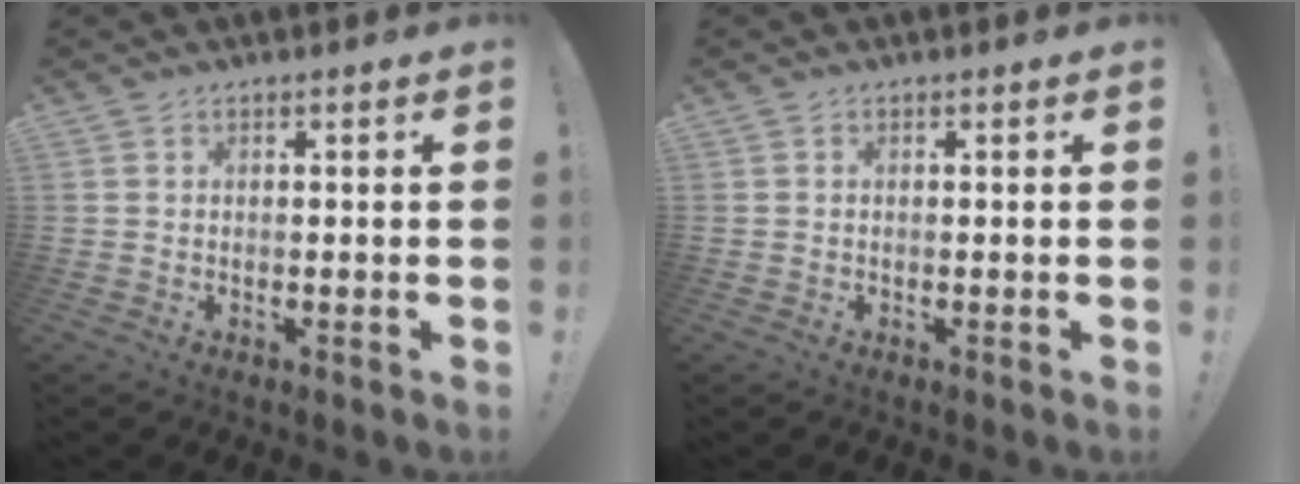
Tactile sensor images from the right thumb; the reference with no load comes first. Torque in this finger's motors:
{"motor_torque": [-0.12, -0.04, -0.04, 0.07, 0.00]}